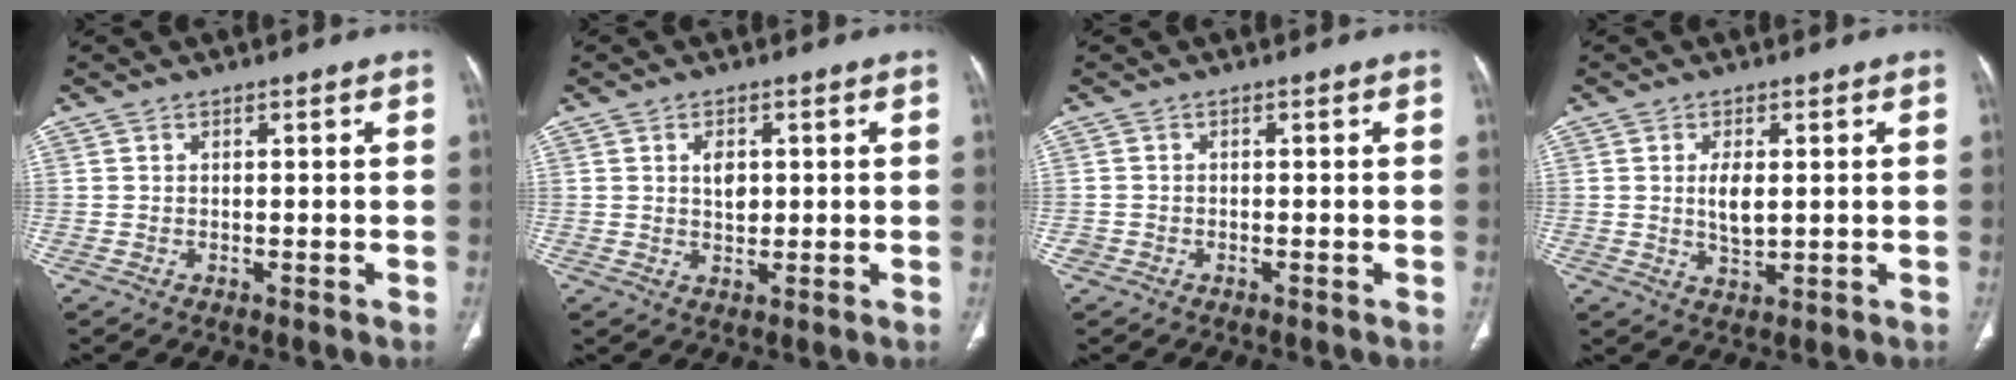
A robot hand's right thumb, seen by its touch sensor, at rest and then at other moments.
{"total": 3.4, "force": [0.8, 2.2, 2.5], "torque": [-0.030, -0.003, 0.015]}
{"total": 1.0, "force": [-0.5, 0.8, 0.1], "torque": [-0.001, 0.003, -0.013]}
{"total": 4.4, "force": [0.6, 2.1, 3.9], "torque": [-0.071, -0.012, 0.016]}